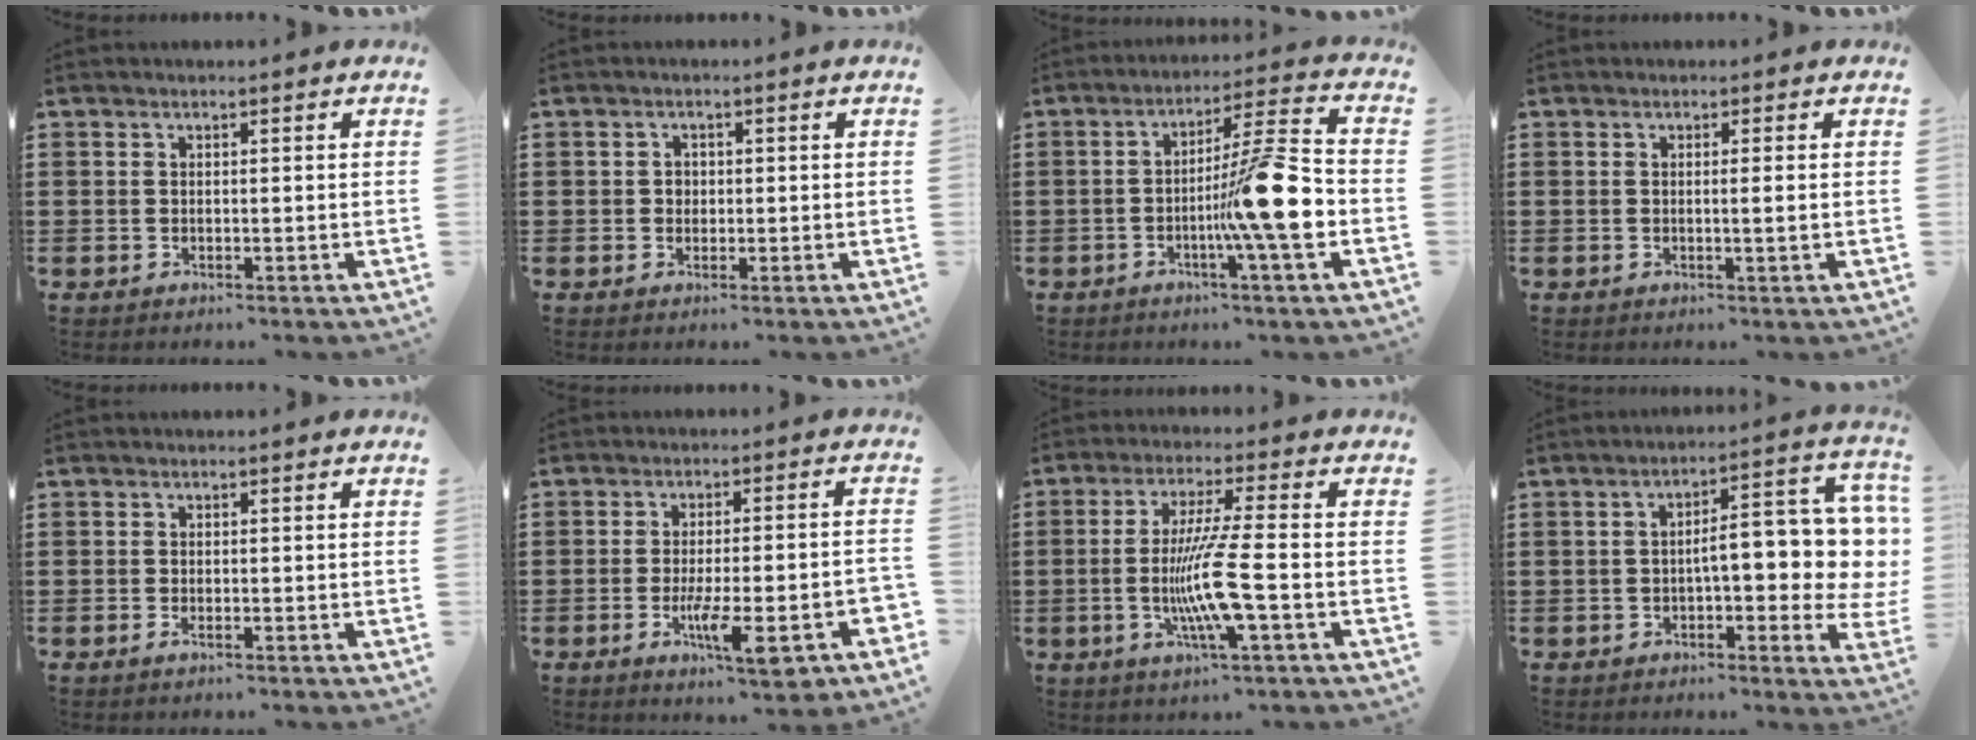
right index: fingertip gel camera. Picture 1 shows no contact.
{"total": 1.3, "force": [0.0, 1.1, 0.6], "torque": [-0.015, 0.004, 0.000]}
{"total": 12.6, "force": [-2.7, 0.6, 12.3], "torque": [-0.187, -0.014, -0.055]}
{"total": 1.5, "force": [0.0, -0.5, 1.4], "torque": [-0.023, -0.007, -0.003]}
{"total": 0.6, "force": [-0.3, 0.1, 0.5], "torque": [-0.010, -0.004, -0.004]}
{"total": 9.3, "force": [-3.5, 1.5, 8.5], "torque": [-0.146, -0.006, -0.058]}
{"total": 9.6, "force": [-2.3, 0.2, 9.3], "torque": [-0.184, -0.018, -0.049]}
{"total": 9.6, "force": [0.4, 3.4, 9.0], "torque": [-0.122, -0.017, 0.000]}